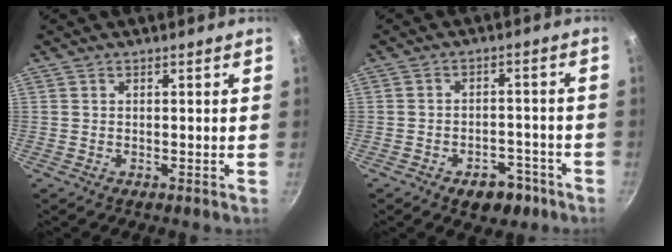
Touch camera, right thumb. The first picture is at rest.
{"total": 7.2, "force": [-4.2, 4.5, 3.7], "torque": [-0.021, 0.035, -0.047]}